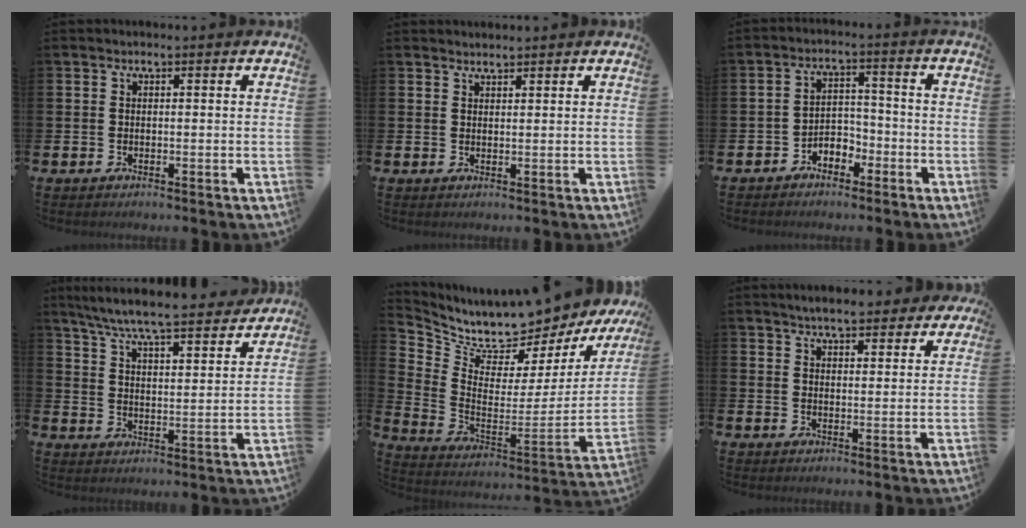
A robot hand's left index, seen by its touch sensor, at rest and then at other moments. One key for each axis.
{"total": 1.6, "fx": 1.6, "fy": 0.4, "fz": -0.1, "tx": 0.013, "ty": -0.006, "tz": 0.027}
{"total": 3.1, "fx": -2.6, "fy": 1.6, "fz": 0.5, "tx": -0.018, "ty": 0.006, "tz": -0.058}
{"total": 7.7, "fx": 7.2, "fy": 0.2, "fz": 2.6, "tx": -0.076, "ty": -0.054, "tz": 0.124}
{"total": 8.2, "fx": 7.9, "fy": 1.8, "fz": 1.1, "tx": -0.064, "ty": -0.078, "tz": 0.131}
{"total": 4.8, "fx": 4.6, "fy": 1.0, "fz": 1.2, "tx": -0.022, "ty": -0.019, "tz": 0.079}